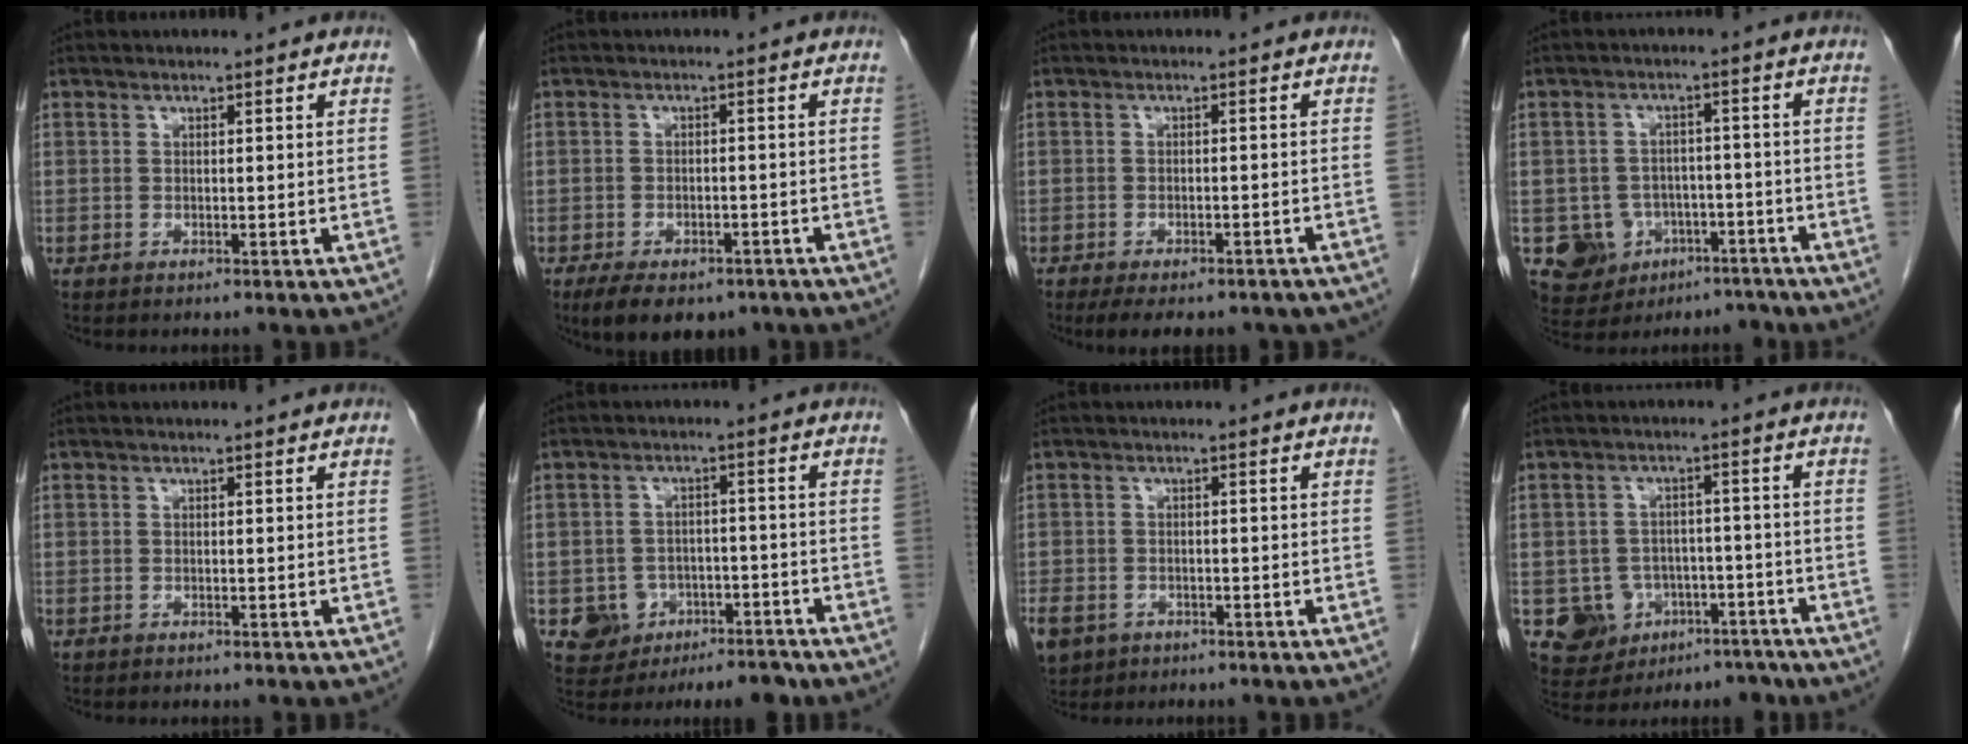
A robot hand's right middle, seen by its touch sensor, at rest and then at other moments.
{"total": 10.2, "force": [-7.3, 5.0, 5.1], "torque": [-0.078, -0.001, -0.105]}
{"total": 11.3, "force": [-9.1, 4.2, 5.2], "torque": [-0.078, 0.001, -0.108]}
{"total": 9.9, "force": [-5.1, 8.2, 1.9], "torque": [-0.046, 0.023, -0.065]}
{"total": 0.0}
{"total": 6.5, "force": [-4.1, 4.7, 1.8], "torque": [-0.018, 0.016, -0.056]}
{"total": 11.1, "force": [-5.7, 8.4, 4.5], "torque": [-0.133, -0.009, -0.082]}
{"total": 10.5, "force": [-5.4, 8.7, 2.2], "torque": [-0.046, 0.029, -0.068]}